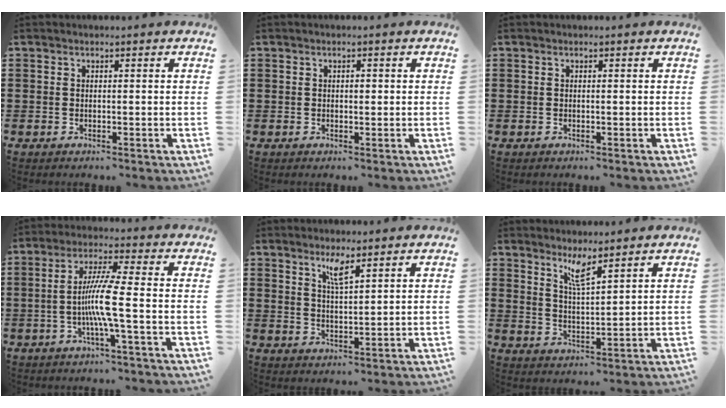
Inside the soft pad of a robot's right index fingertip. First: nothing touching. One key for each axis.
{"total": 0.7, "fx": 0.1, "fy": 0.3, "fz": 0.6, "tx": -0.013, "ty": 0.001, "tz": 0.002}
{"total": 0.0}
{"total": 7.5, "fx": -1.7, "fy": -0.4, "fz": 7.3, "tx": -0.149, "ty": -0.015, "tz": -0.041}
{"total": 3.4, "fx": 2.4, "fy": 0.4, "fz": 2.3, "tx": -0.052, "ty": 0.002, "tz": 0.041}
{"total": 4.0, "fx": 3.1, "fy": 0.1, "fz": 2.5, "tx": -0.058, "ty": -0.003, "tz": 0.055}